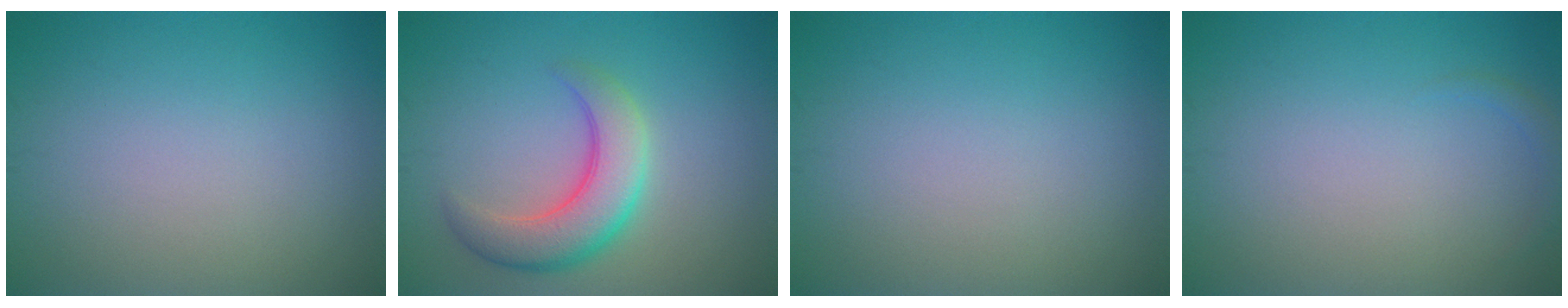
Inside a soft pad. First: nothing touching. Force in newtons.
{"total": 5.5, "press": 5.5, "slide": 0.3}
{"total": 0.0}
{"total": 0.8, "press": 0.8, "slide": 0.0}